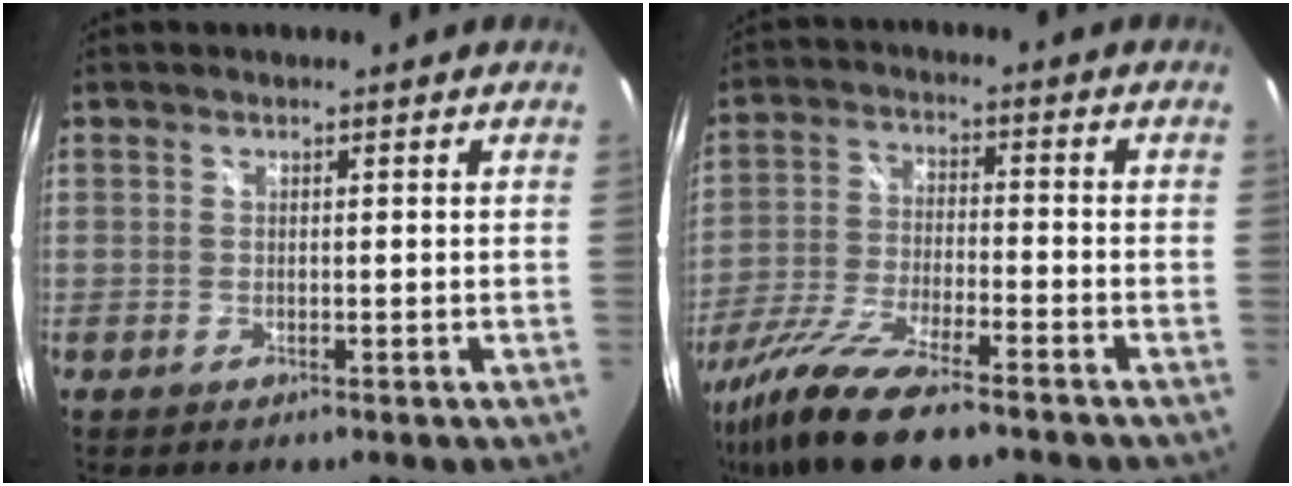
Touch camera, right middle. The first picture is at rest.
{"total": 16.3, "force": [-12.3, 3.3, 10.2], "torque": [-0.216, -0.044, -0.229]}